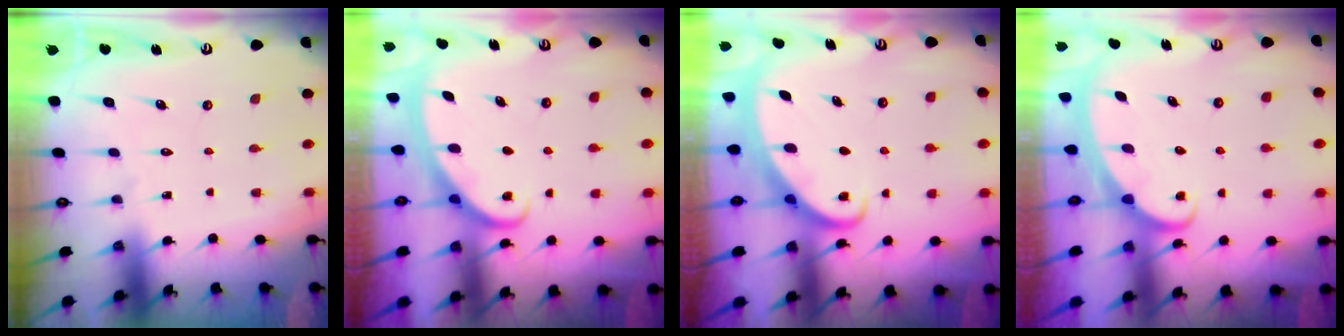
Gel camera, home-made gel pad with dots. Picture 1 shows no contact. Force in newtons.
{"total": 2.8, "press": 2.8, "slide": 0.4}
{"total": 2.5, "press": 2.5, "slide": 0.3}
{"total": 2.4, "press": 2.4, "slide": 0.3}